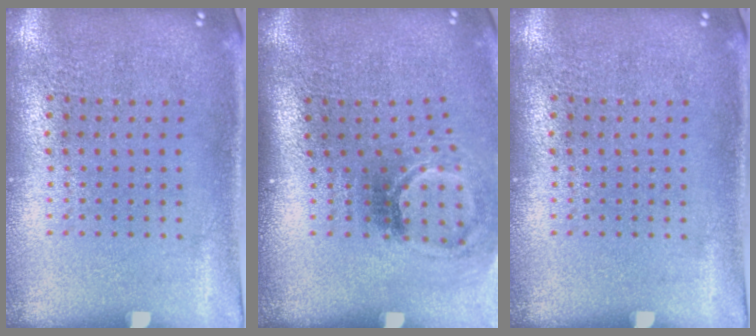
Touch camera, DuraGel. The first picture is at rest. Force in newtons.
{"total": 1.9, "press": 1.2, "slide": 1.5}
{"total": 0.0}